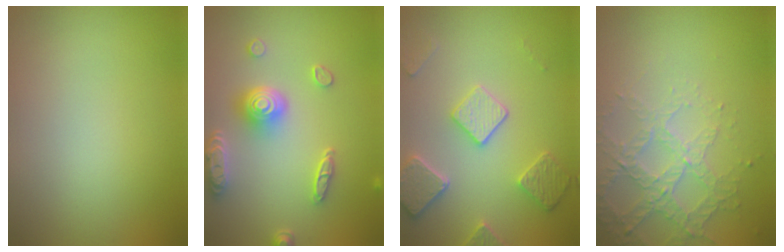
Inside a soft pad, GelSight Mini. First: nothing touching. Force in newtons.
{"total": 4.9, "press": 3.9, "slide": 2.9}
{"total": 4.5, "press": 3.7, "slide": 2.6}
{"total": 4.2, "press": 3.0, "slide": 2.9}